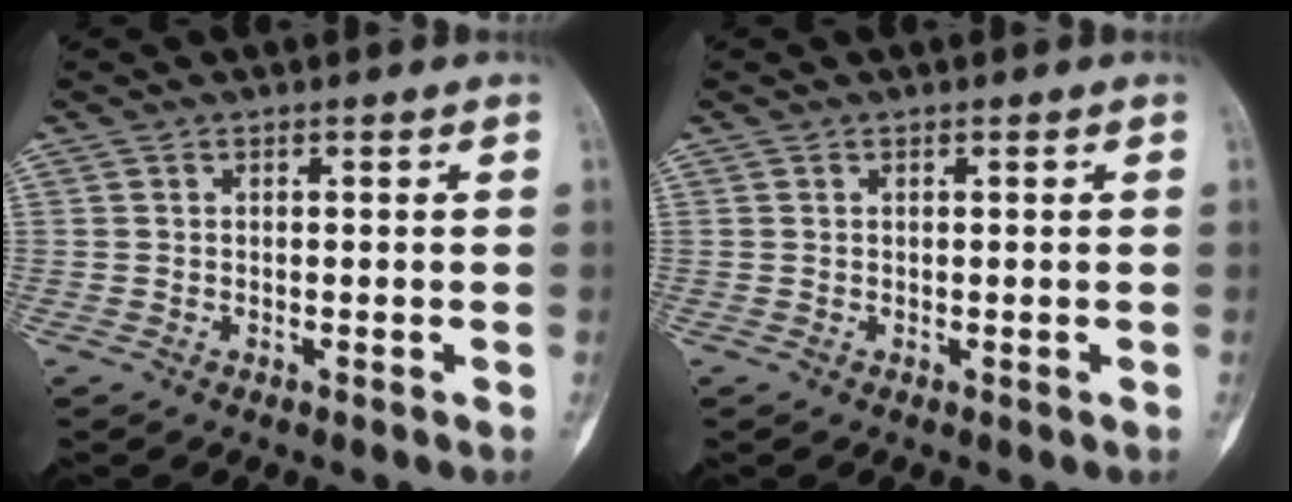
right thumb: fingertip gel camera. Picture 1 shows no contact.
{"total": 0.0}